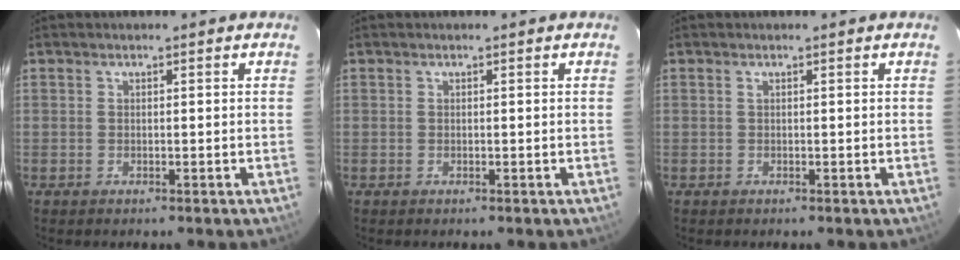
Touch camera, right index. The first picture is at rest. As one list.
[{"total": 0.0}, {"total": 0.0}]